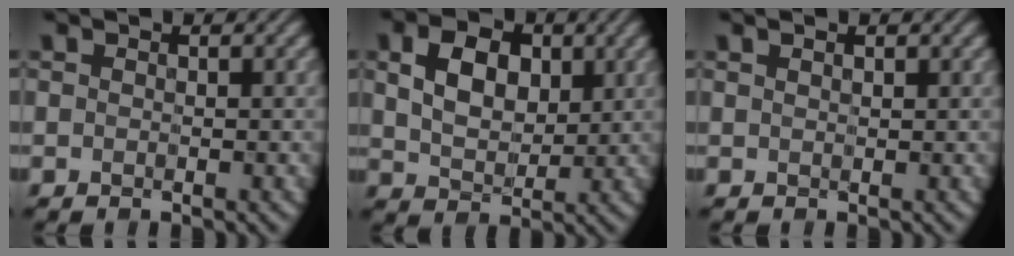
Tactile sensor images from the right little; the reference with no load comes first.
{"total": 4.9, "force": [1.0, 3.4, 3.4], "torque": [-0.069, 0.001, 0.014]}
{"total": 0.9, "force": [0.6, 0.3, 0.6], "torque": [-0.005, 0.005, 0.004]}